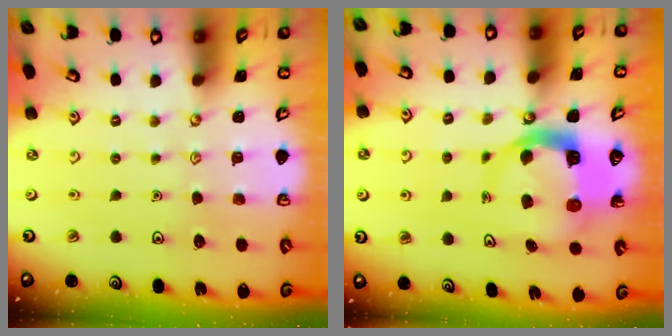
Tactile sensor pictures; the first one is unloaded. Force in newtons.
{"total": 8.1, "press": 8.0, "slide": 0.9}